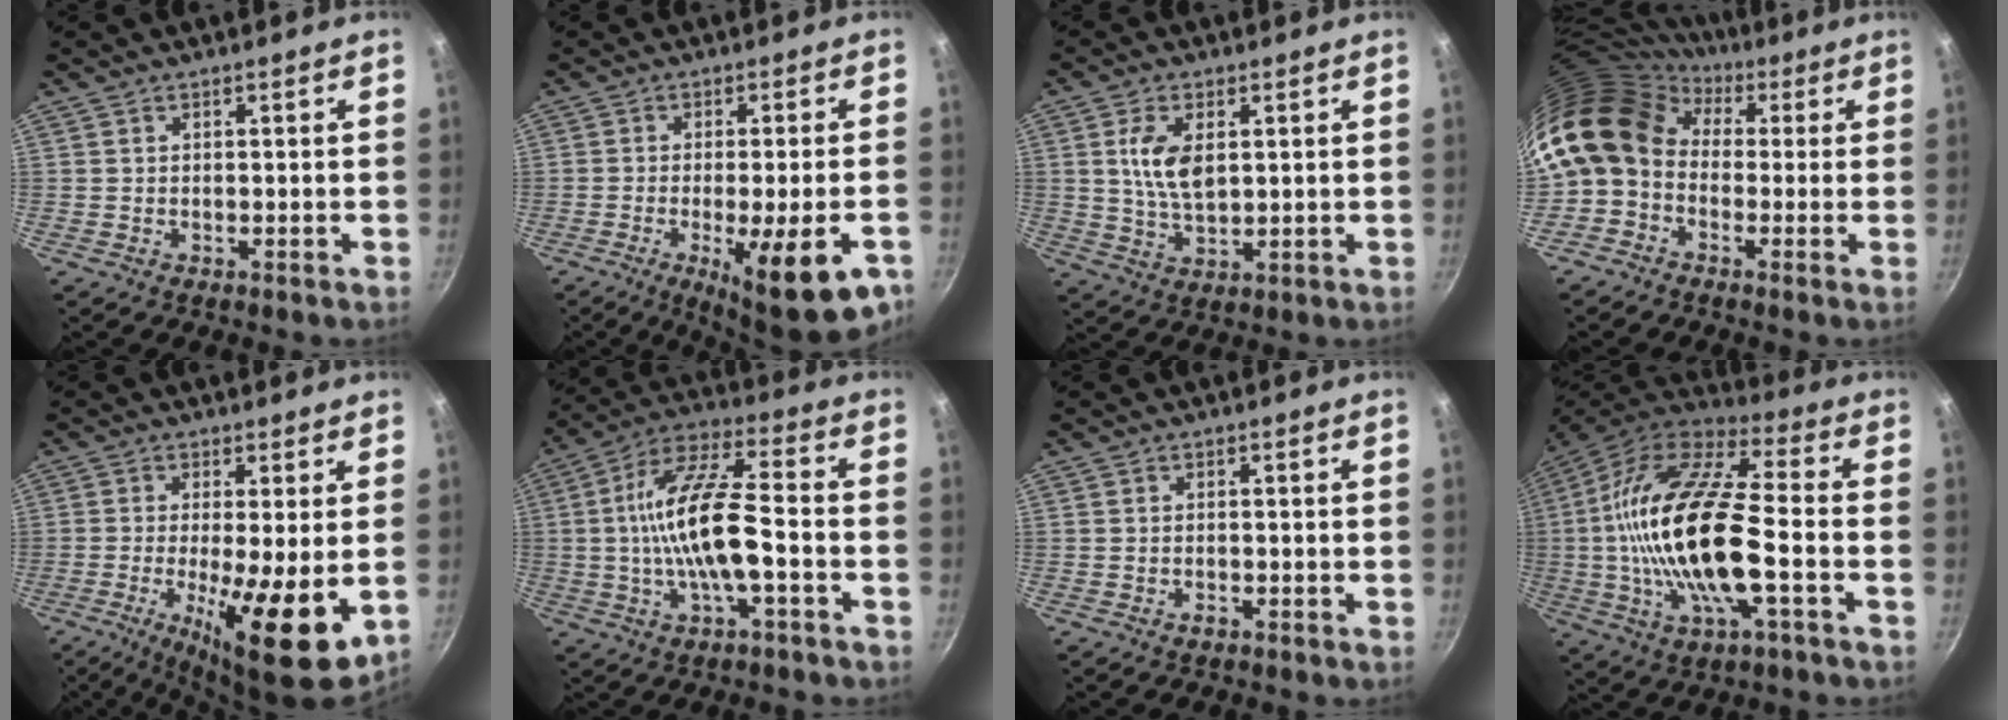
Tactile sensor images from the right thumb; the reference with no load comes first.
{"total": 15.6, "force": [-6.7, 3.8, 13.6], "torque": [-0.169, 0.000, -0.087]}
{"total": 8.0, "force": [1.9, 4.3, 6.5], "torque": [-0.118, -0.011, 0.037]}
{"total": 14.5, "force": [1.2, 11.4, 8.9], "torque": [-0.162, 0.034, -0.005]}
{"total": 13.4, "force": [-2.1, 3.2, 12.8], "torque": [-0.208, -0.013, -0.030]}
{"total": 15.5, "force": [-2.3, 4.9, 14.5], "torque": [-0.272, 0.036, -0.053]}
{"total": 1.0, "force": [-0.6, 0.5, 0.6], "torque": [-0.014, 0.003, -0.012]}
{"total": 24.3, "force": [-2.8, 8.9, 22.4], "torque": [-0.437, 0.025, -0.067]}